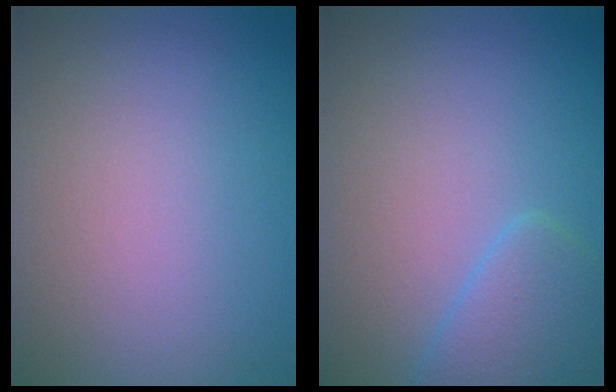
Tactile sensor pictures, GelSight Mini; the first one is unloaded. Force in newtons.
{"total": 2.9, "press": 2.9, "slide": 0.2}